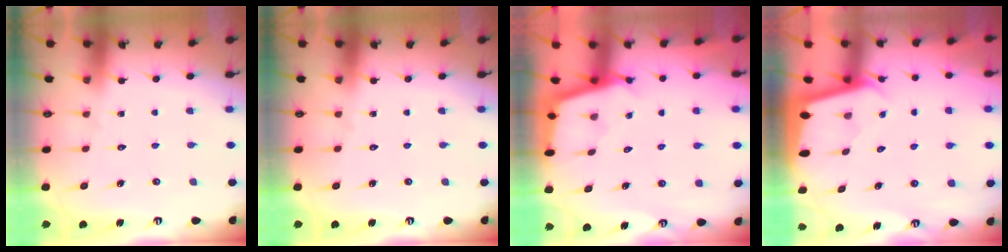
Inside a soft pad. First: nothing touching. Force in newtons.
{"total": 0.0}
{"total": 2.4, "press": 2.4, "slide": 0.2}
{"total": 1.8, "press": 1.8, "slide": 0.1}